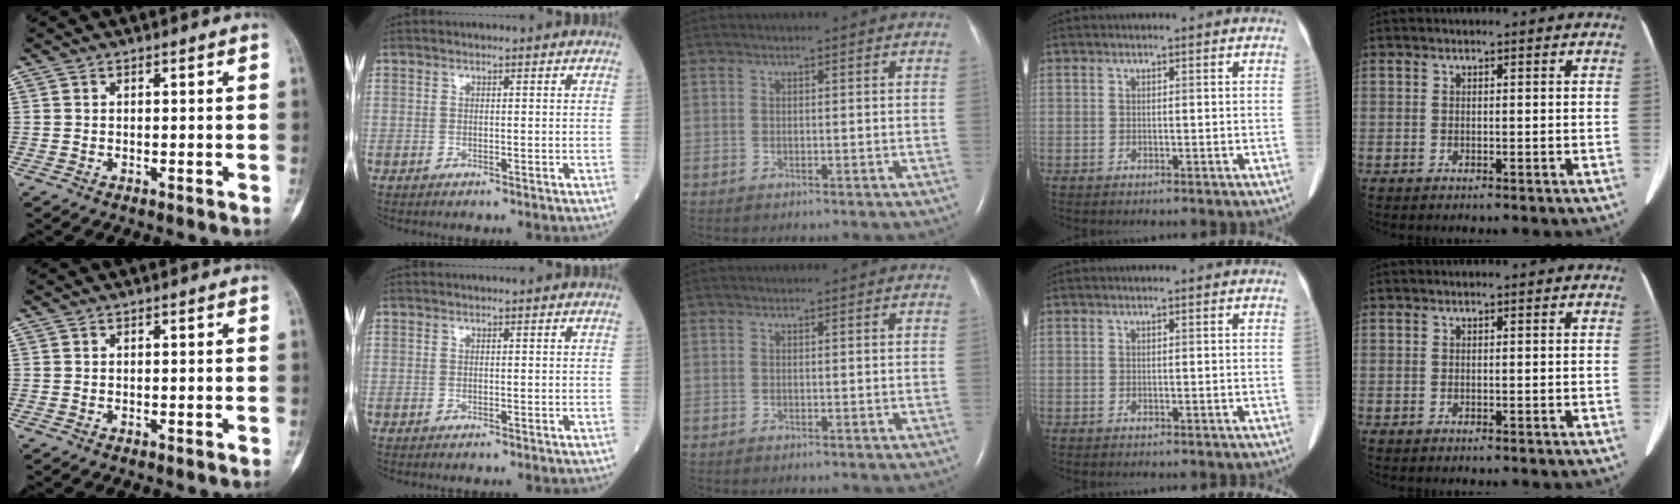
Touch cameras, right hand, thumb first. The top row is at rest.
{}